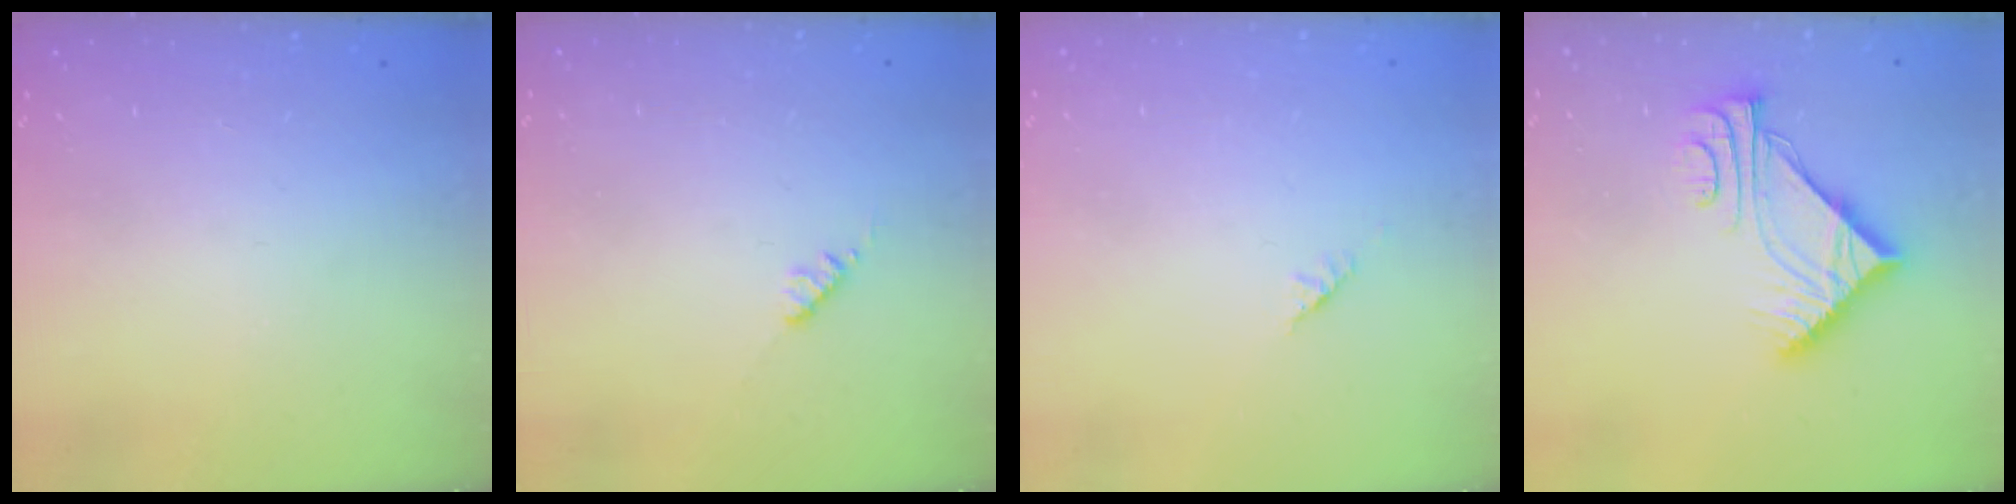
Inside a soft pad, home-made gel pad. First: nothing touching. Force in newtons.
{"total": 2.8, "press": 2.8, "slide": 0.4}
{"total": 1.4, "press": 1.3, "slide": 0.5}
{"total": 9.1, "press": 9.0, "slide": 0.9}